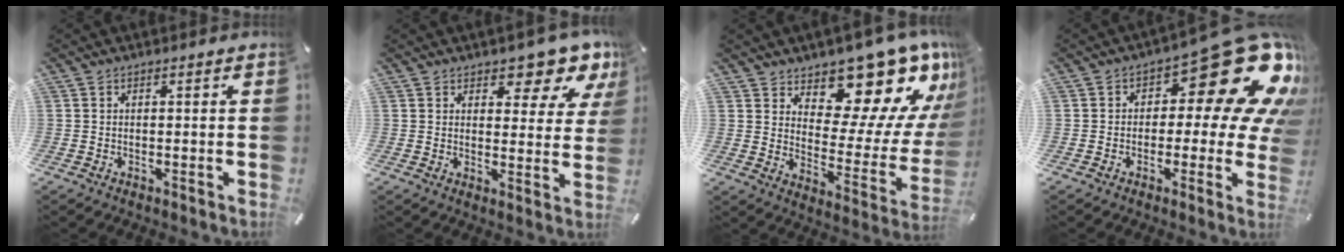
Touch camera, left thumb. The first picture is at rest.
{"total": 7.5, "force": [6.1, 3.3, 2.9], "torque": [-0.018, -0.056, 0.099]}
{"total": 16.4, "force": [12.7, 8.1, 6.5], "torque": [-0.072, -0.119, 0.212]}
{"total": 22.2, "force": [9.7, 9.7, 17.4], "torque": [-0.206, -0.070, 0.159]}